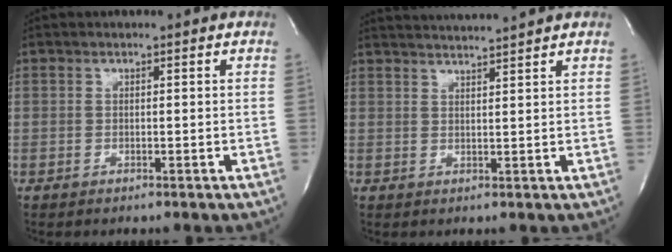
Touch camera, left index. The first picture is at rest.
{"total": 5.6, "force": [5.1, -1.6, 1.4], "torque": [-0.025, 0.003, 0.078]}